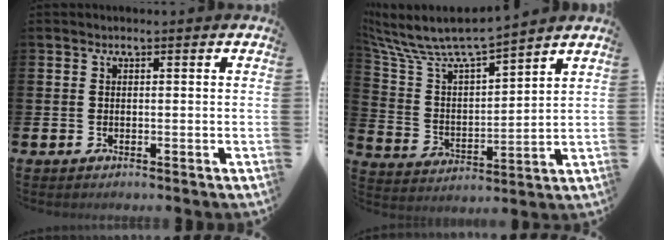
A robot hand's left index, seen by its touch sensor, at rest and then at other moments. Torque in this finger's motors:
{"motor_torque": [0.42, -1.72, 0.22, 0.21]}